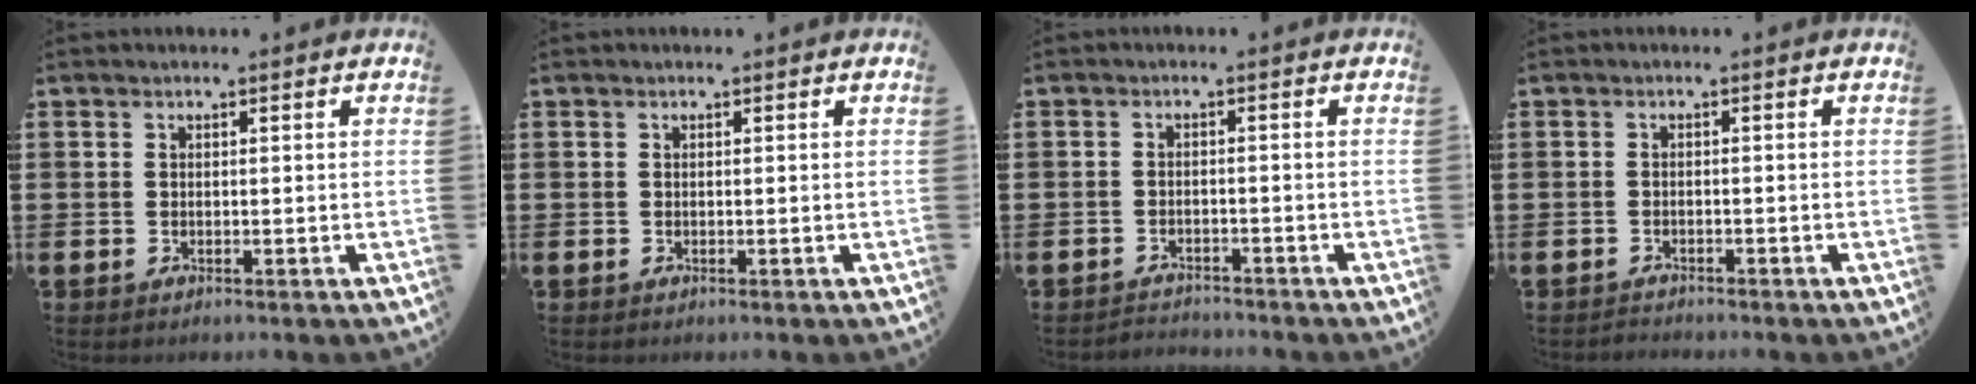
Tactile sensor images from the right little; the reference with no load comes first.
{"total": 0.0}
{"total": 1.6, "force": [-1.6, 0.0, -0.3], "torque": [0.000, 0.004, -0.036]}
{"total": 0.8, "force": [-0.8, 0.0, -0.1], "torque": [0.000, 0.001, -0.018]}